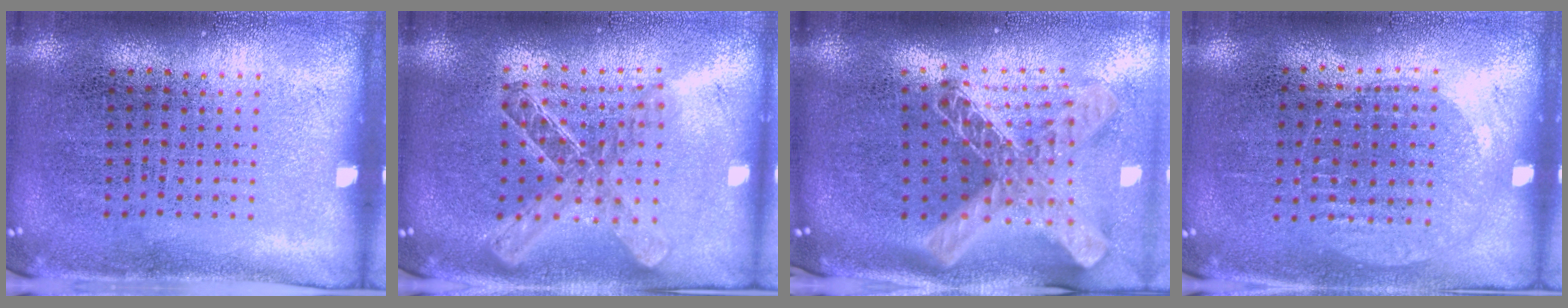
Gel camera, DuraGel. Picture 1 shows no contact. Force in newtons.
{"total": 1.9, "press": 1.7, "slide": 1.0}
{"total": 2.9, "press": 2.1, "slide": 2.0}
{"total": 0.9, "press": 0.8, "slide": 0.4}